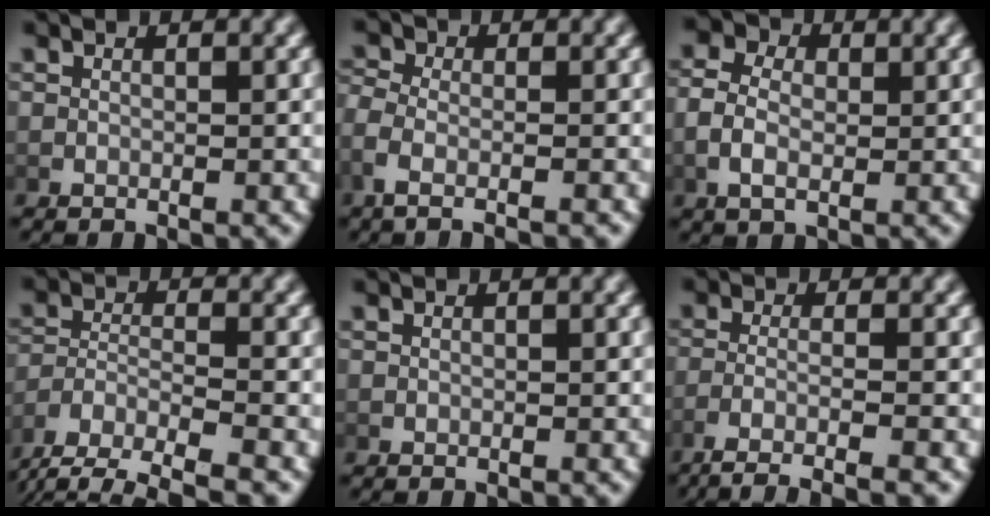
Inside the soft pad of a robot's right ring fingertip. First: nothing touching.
{"total": 3.1, "force": [-1.4, 1.6, 2.3], "torque": [-0.059, -0.005, -0.024]}
{"total": 4.5, "force": [0.4, 3.6, 2.7], "torque": [-0.051, -0.009, 0.008]}
{"total": 5.4, "force": [-3.1, 3.2, 3.1], "torque": [-0.080, -0.026, -0.044]}
{"total": 0.0}
{"total": 7.0, "force": [-5.4, 1.4, 4.1], "torque": [-0.075, -0.026, -0.069]}